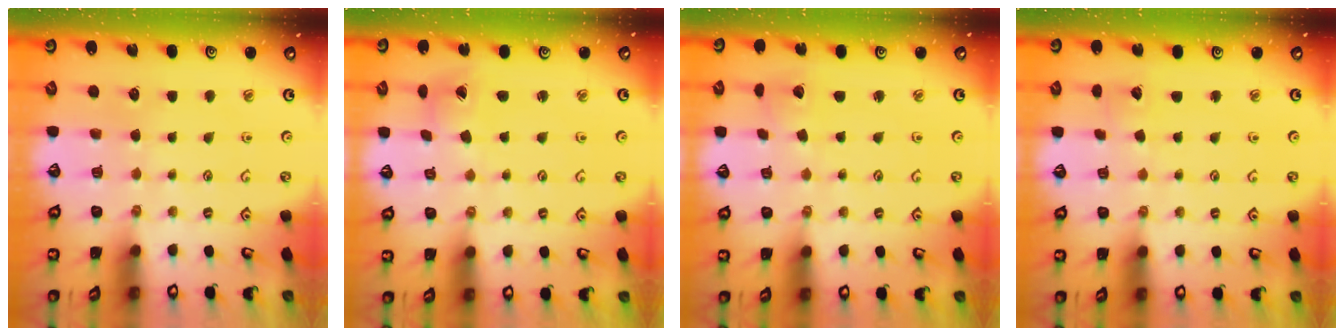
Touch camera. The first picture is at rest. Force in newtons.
{"total": 2.5, "press": 2.5, "slide": 0.3}
{"total": 2.0, "press": 2.0, "slide": 0.1}
{"total": 3.3, "press": 3.3, "slide": 0.4}